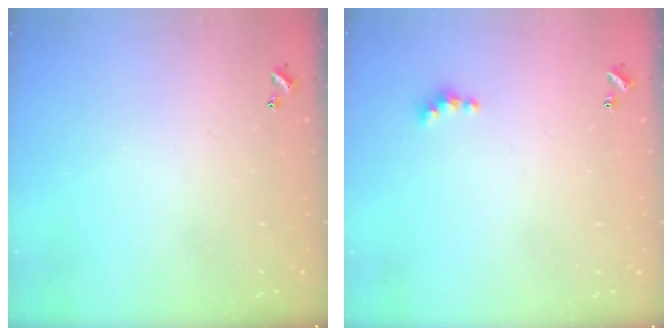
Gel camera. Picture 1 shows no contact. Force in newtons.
{"total": 2.8, "press": 2.8, "slide": 0.5}